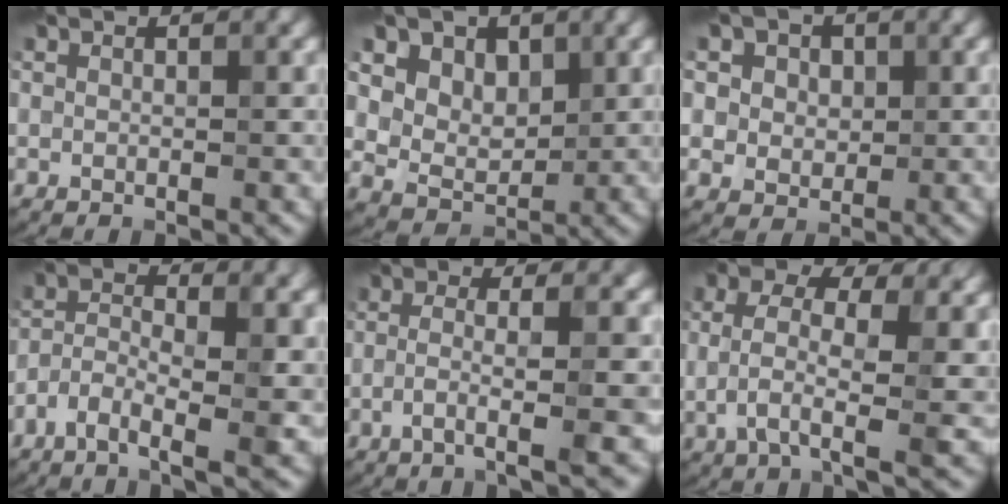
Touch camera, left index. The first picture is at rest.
{"total": 7.3, "force": [3.3, 5.4, 3.6], "torque": [-0.075, -0.003, 0.058]}
{"total": 6.7, "force": [2.7, 5.2, 3.1], "torque": [-0.058, 0.020, 0.021]}
{"total": 5.1, "force": [-2.3, 1.4, 4.3], "torque": [-0.090, -0.002, -0.053]}
{"total": 4.8, "force": [-1.5, 0.7, 4.4], "torque": [-0.072, 0.004, -0.040]}
{"total": 6.8, "force": [0.5, 3.0, 6.0], "torque": [-0.123, 0.004, -0.003]}